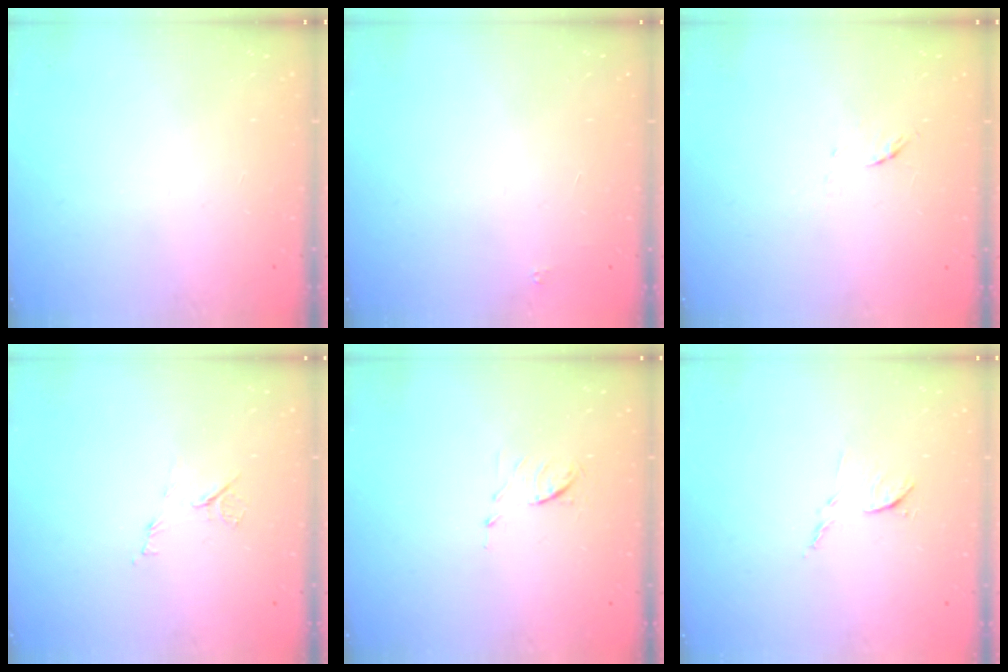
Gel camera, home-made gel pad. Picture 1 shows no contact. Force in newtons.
{"total": 1.8, "press": 1.7, "slide": 0.1}
{"total": 4.8, "press": 4.7, "slide": 1.0}
{"total": 6.3, "press": 6.3, "slide": 0.6}
{"total": 5.8, "press": 5.8, "slide": 0.8}
{"total": 6.9, "press": 6.9, "slide": 0.4}